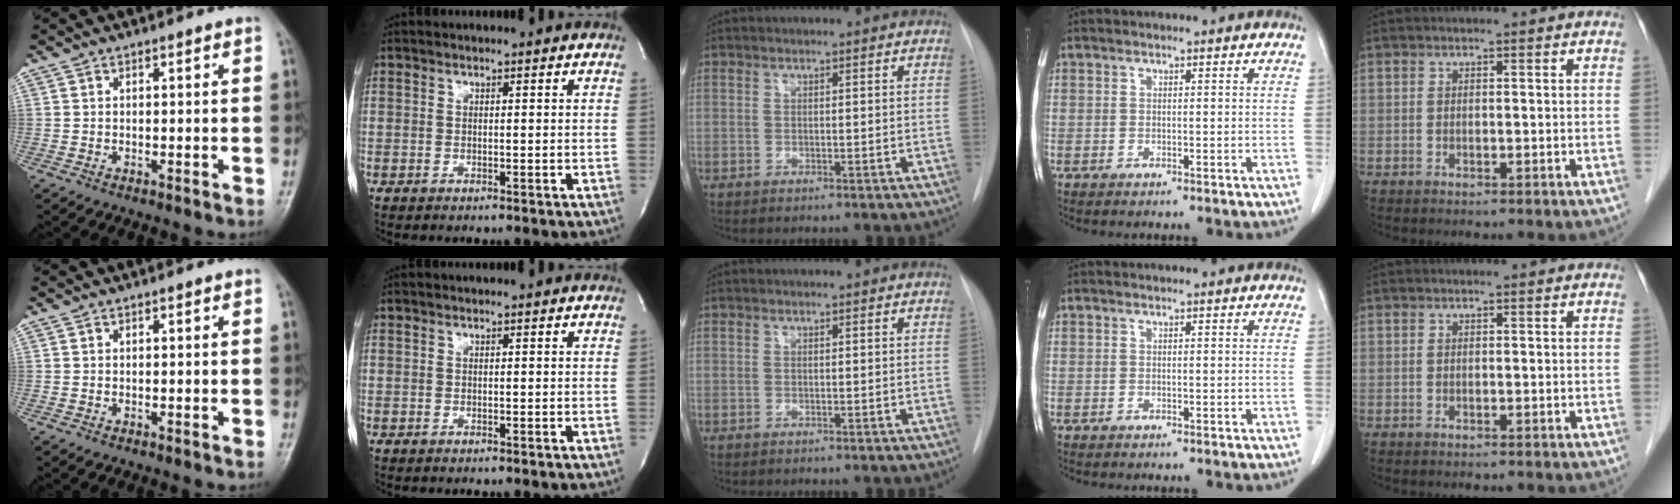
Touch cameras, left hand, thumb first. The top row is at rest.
{}